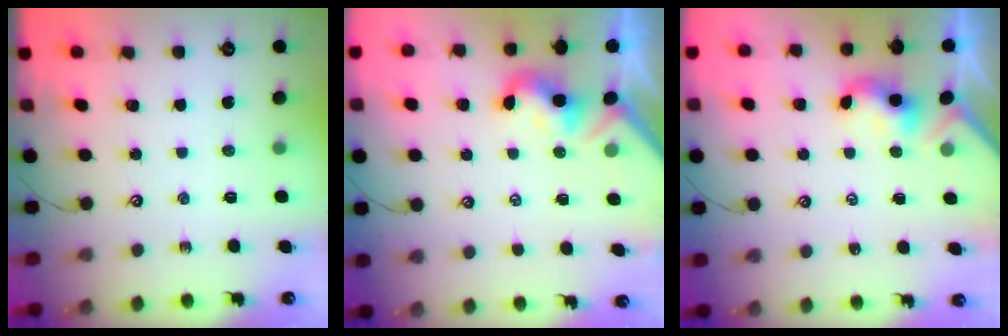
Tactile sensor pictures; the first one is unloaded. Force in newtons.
{"total": 1.4, "press": 1.2, "slide": 0.7}
{"total": 2.3, "press": 2.3, "slide": 0.2}